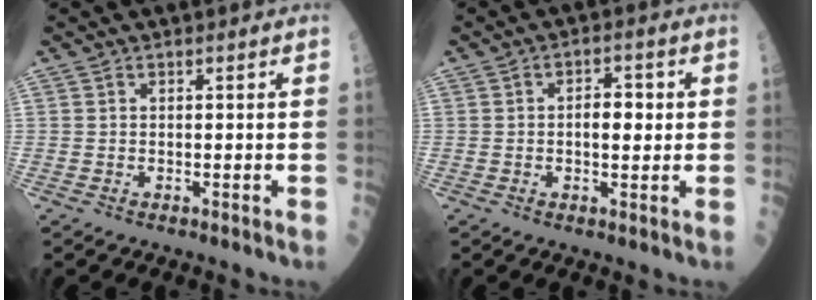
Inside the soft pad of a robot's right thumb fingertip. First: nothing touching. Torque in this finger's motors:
{"motor_torque": [-0.50, 0.18, 0.01, -0.08, 0.02]}